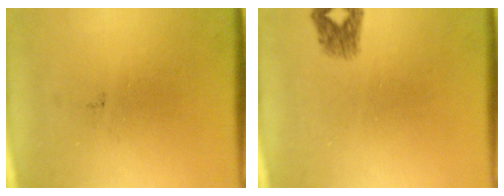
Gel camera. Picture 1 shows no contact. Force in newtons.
{"total": 1.8}